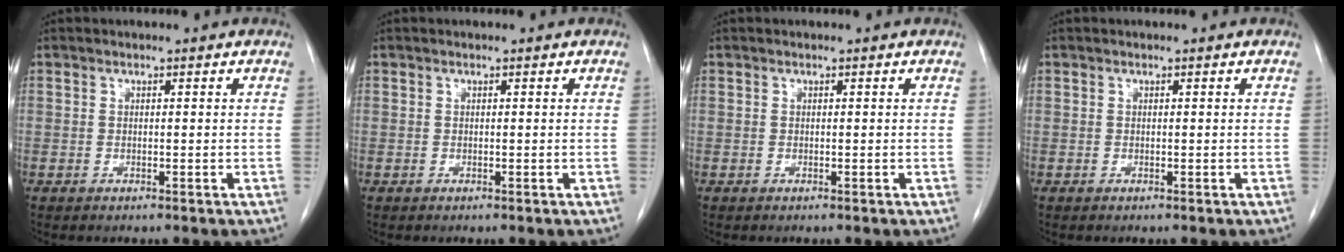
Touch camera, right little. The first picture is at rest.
{"total": 0.0}
{"total": 0.0}
{"total": 0.0}